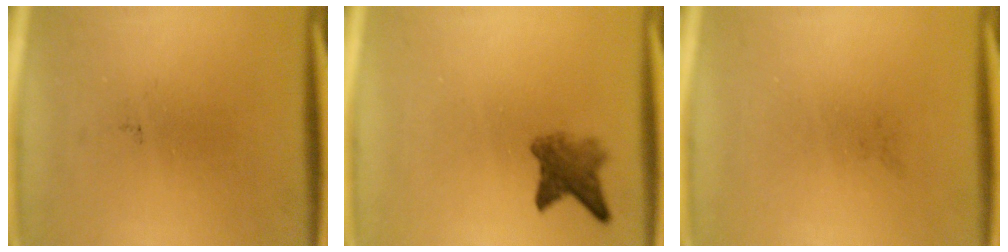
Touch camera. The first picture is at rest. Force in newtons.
{"total": 3.9}
{"total": 0.0}